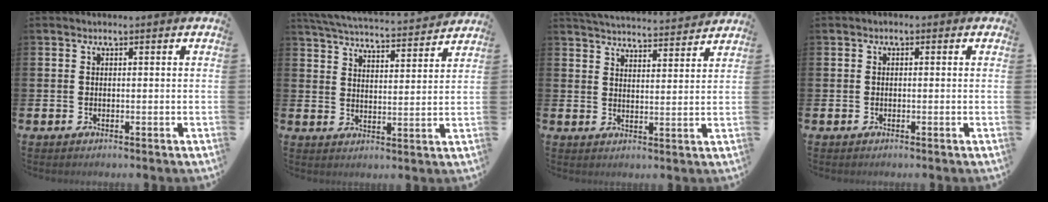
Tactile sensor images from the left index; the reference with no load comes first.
{"total": 5.2, "force": [5.2, 0.3, 0.7], "torque": [-0.034, -0.043, 0.088]}
{"total": 4.8, "force": [4.7, 0.2, 0.2], "torque": [-0.011, -0.038, 0.082]}
{"total": 0.7, "force": [-0.3, 0.6, 0.2], "torque": [-0.004, 0.006, -0.009]}